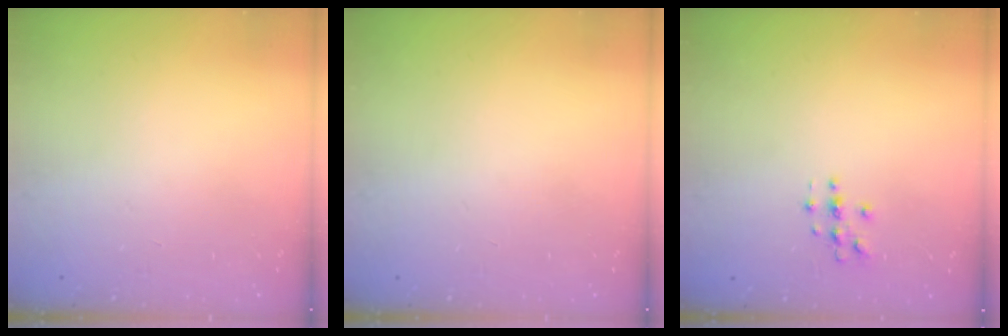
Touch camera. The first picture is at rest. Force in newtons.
{"total": 0.0}
{"total": 2.9, "press": 2.9, "slide": 0.3}